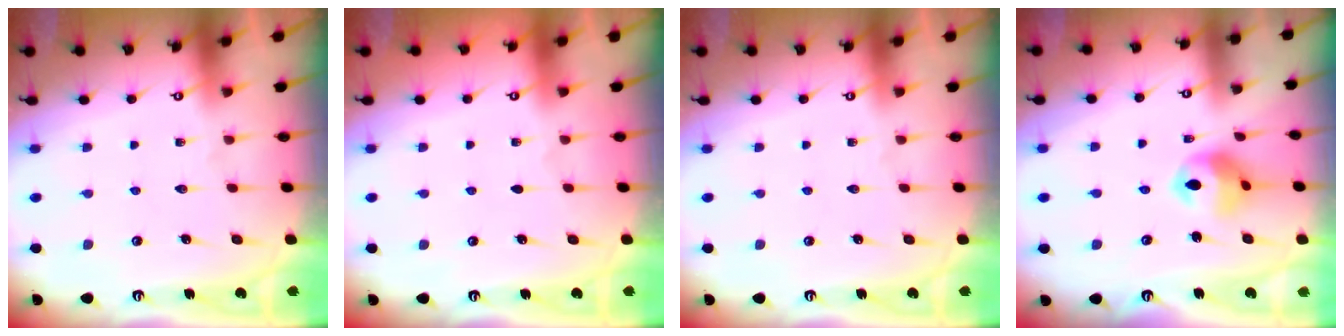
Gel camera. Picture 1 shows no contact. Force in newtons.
{"total": 0.0}
{"total": 0.0}
{"total": 10.2, "press": 10.1, "slide": 1.0}